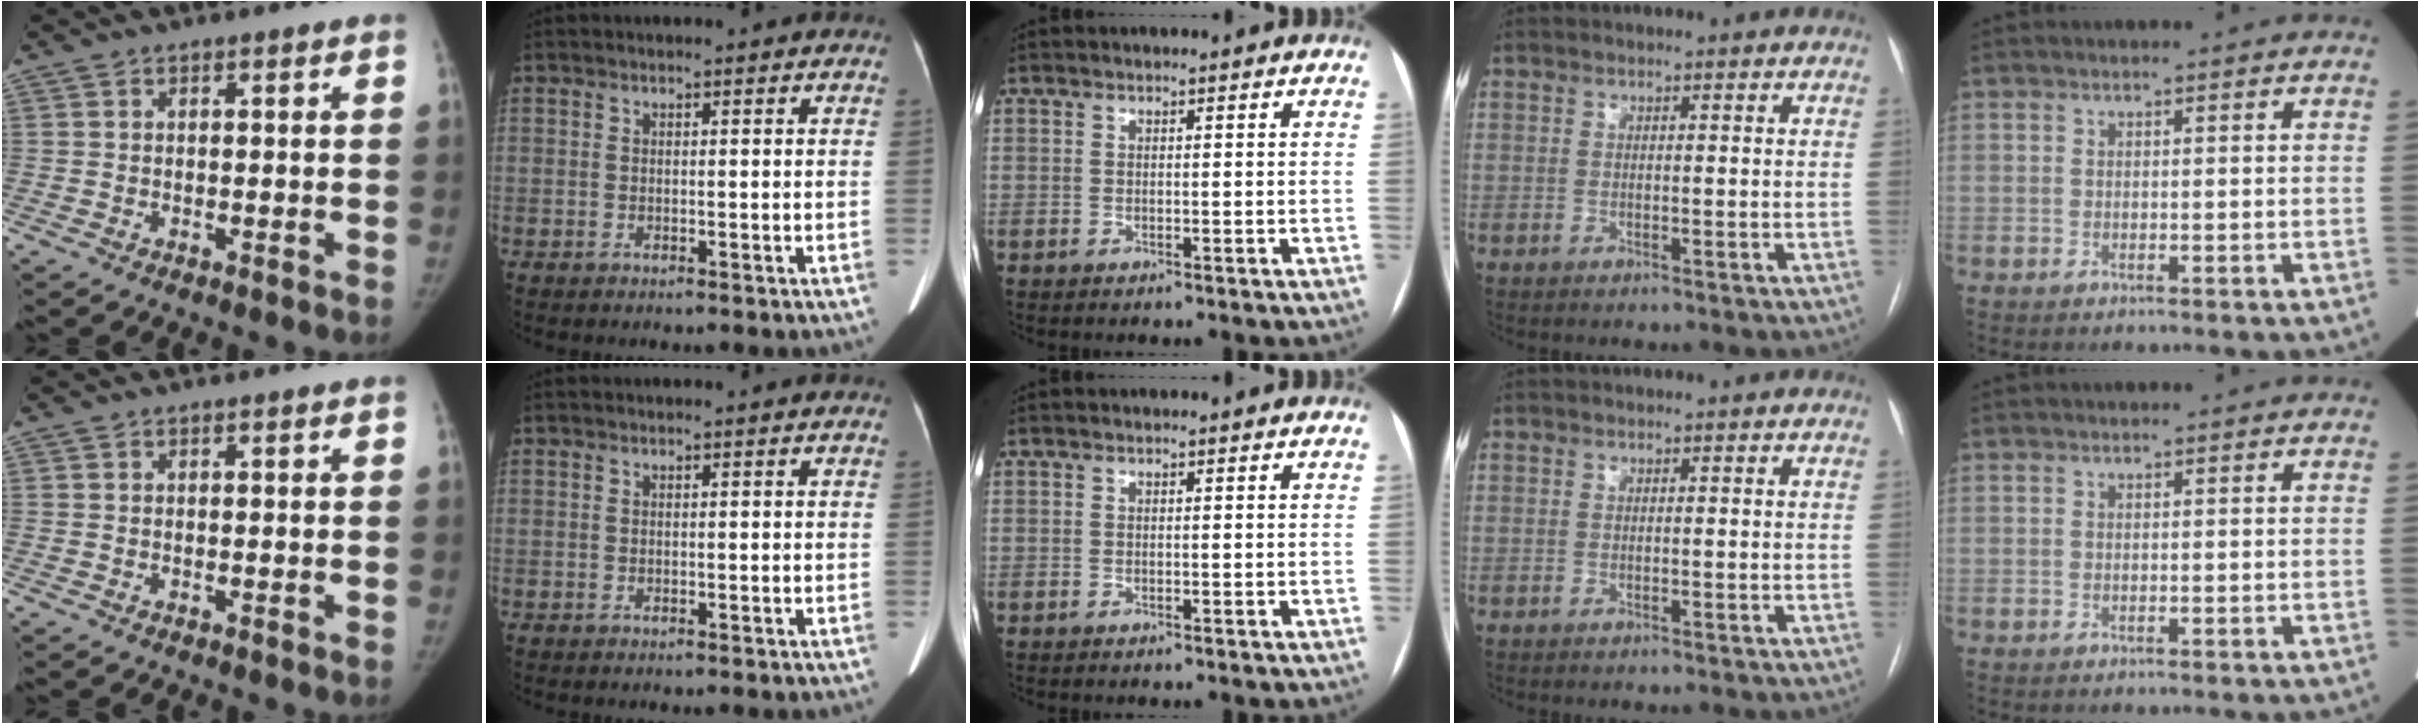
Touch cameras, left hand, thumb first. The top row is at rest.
{}